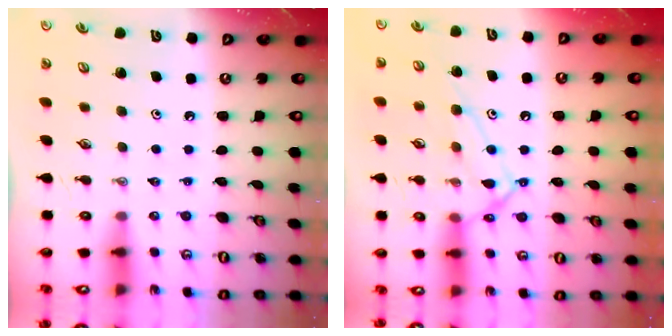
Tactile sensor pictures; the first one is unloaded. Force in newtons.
{"total": 12.6, "press": 12.6, "slide": 0.7}